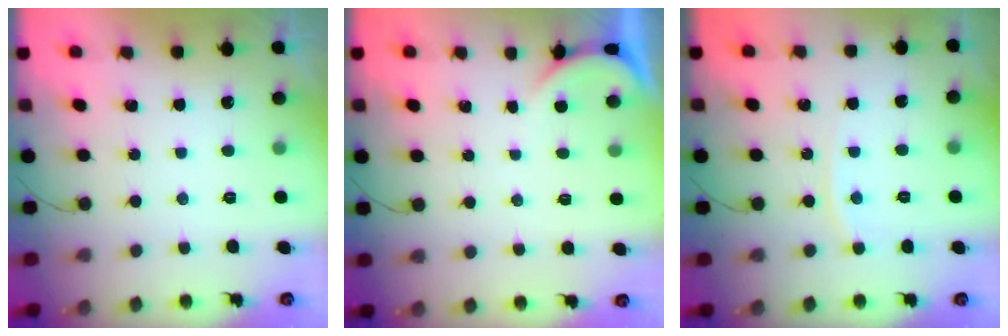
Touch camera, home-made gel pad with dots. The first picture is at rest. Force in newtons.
{"total": 0.8, "press": 0.7, "slide": 0.2}
{"total": 3.4, "press": 3.4, "slide": 0.2}